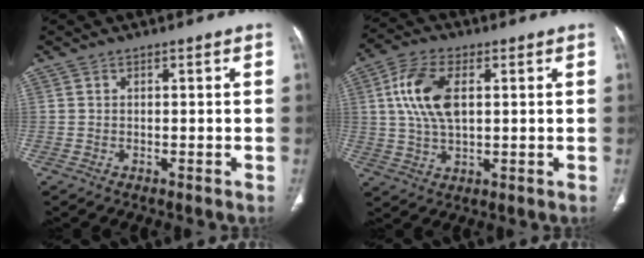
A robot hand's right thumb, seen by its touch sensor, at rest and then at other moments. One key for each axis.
{"total": 11.1, "fx": 2.3, "fy": 5.9, "fz": 9.1, "tx": -0.187, "ty": 0.005, "tz": 0.043}